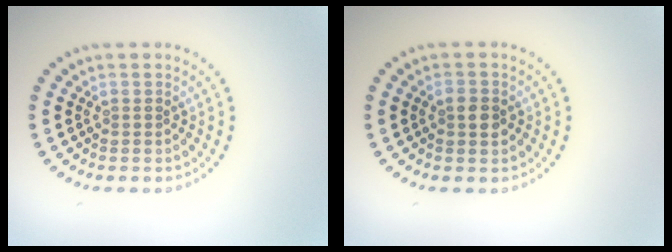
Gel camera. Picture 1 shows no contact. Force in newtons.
{"total": 2.2, "press": 2.2, "slide": 0.1}